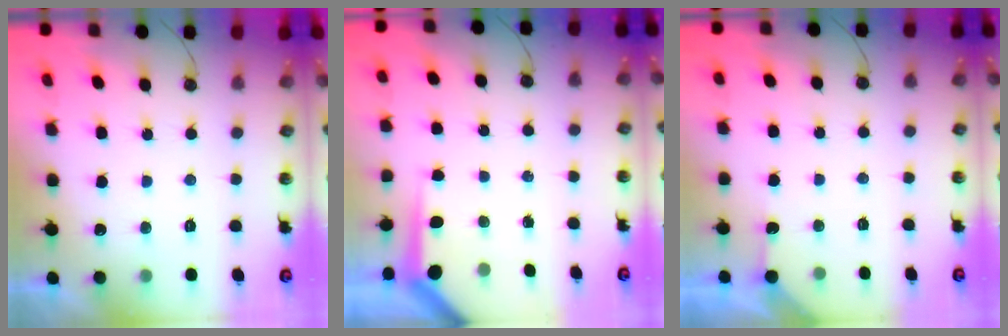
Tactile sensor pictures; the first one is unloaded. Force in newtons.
{"total": 4.8, "press": 4.8, "slide": 0.4}
{"total": 3.3, "press": 3.3, "slide": 0.4}